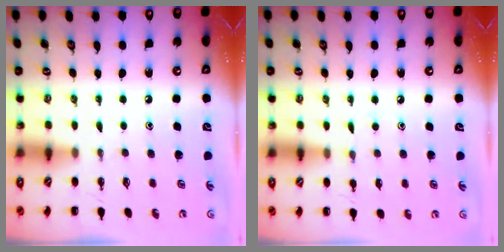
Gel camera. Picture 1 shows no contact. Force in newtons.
{"total": 5.5, "press": 5.3, "slide": 1.5}